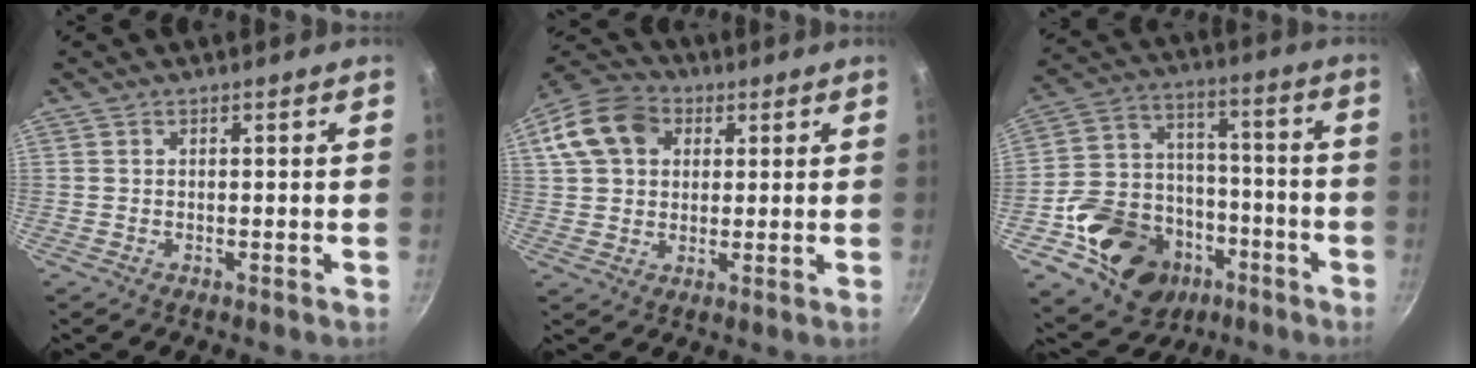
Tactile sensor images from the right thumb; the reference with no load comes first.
{"total": 13.4, "force": [4.0, 10.4, 7.5], "torque": [-0.124, 0.023, 0.057]}
{"total": 20.8, "force": [-8.9, 16.3, 9.4], "torque": [-0.129, 0.072, -0.130]}